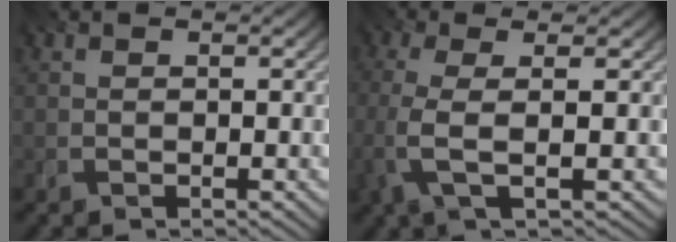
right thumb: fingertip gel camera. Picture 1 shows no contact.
{"total": 5.0, "force": [-1.2, 1.3, 4.7], "torque": [-0.105, 0.002, -0.032]}